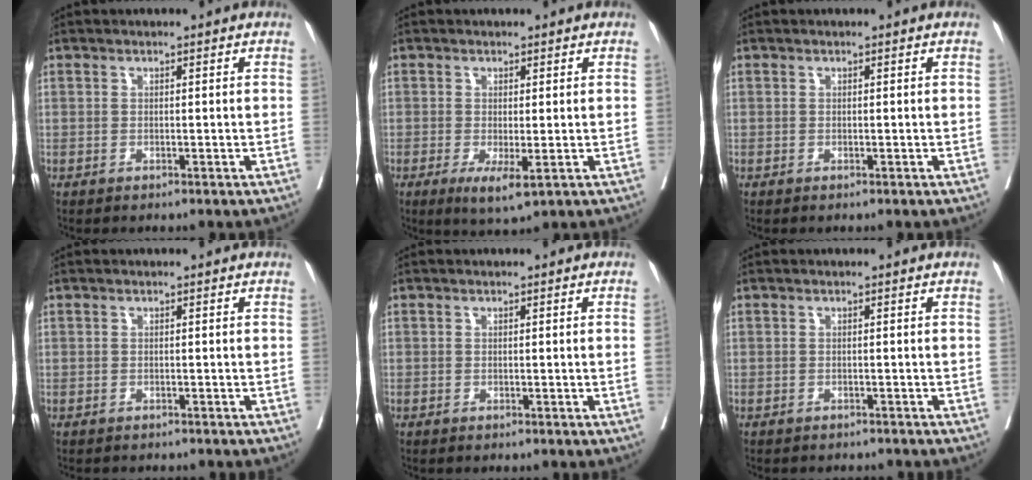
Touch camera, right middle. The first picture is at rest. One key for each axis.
{"total": 4.0, "fx": -1.3, "fy": 1.0, "fz": 3.7, "tx": -0.059, "ty": -0.011, "tz": -0.014}
{"total": 0.0}
{"total": 2.5, "fx": -2.2, "fy": 1.0, "fz": 0.6, "tx": -0.010, "ty": -0.004, "tz": -0.029}
{"total": 0.7, "fx": -0.1, "fy": -0.3, "fz": 0.6, "tx": 0.000, "ty": 0.003, "tz": -0.002}
{"total": 4.3, "fx": -4.0, "fy": 1.2, "fz": 1.1, "tx": -0.013, "ty": -0.002, "tz": -0.050}